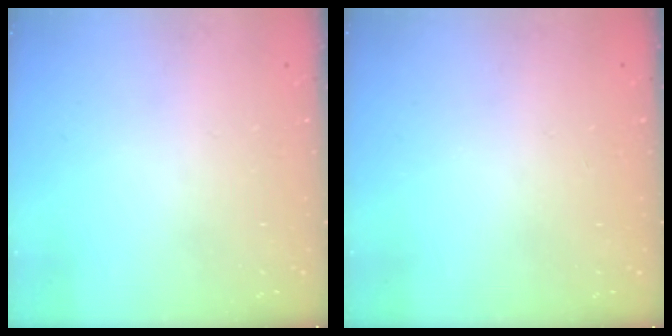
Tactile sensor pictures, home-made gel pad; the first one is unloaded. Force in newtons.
{"total": 0.0}